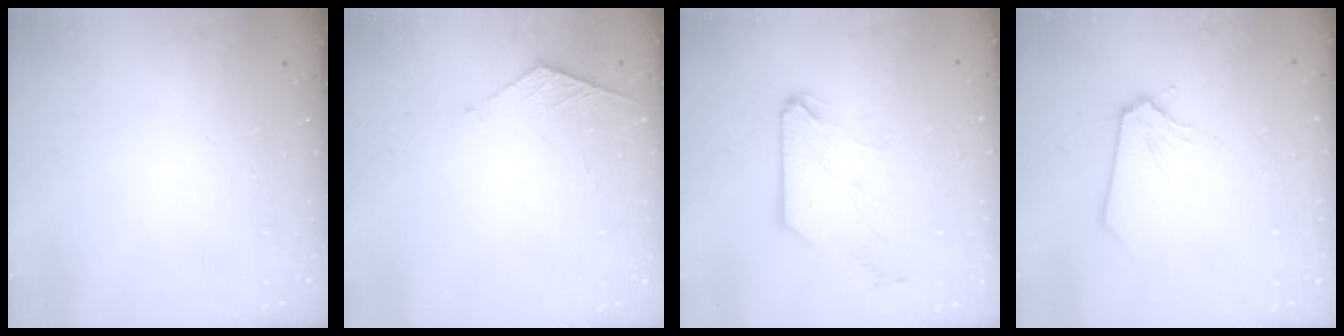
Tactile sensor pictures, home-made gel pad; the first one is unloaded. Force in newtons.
{"total": 3.9, "press": 3.9, "slide": 0.4}
{"total": 1.3, "press": 1.3, "slide": 0.3}
{"total": 0.0}